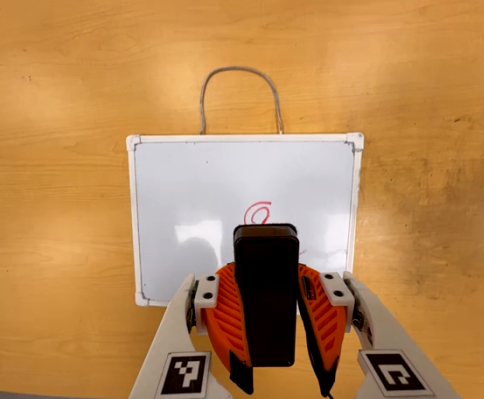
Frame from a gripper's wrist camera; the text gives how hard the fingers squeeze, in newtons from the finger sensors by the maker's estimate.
{"total": 10.4, "left": 8.5, "right": 12.2}